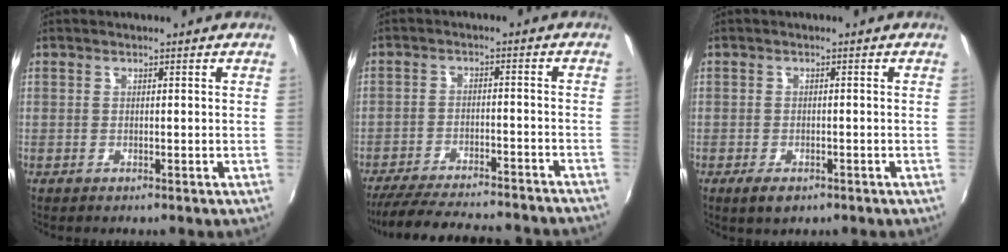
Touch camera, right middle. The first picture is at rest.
{"total": 22.4, "force": [-19.9, 3.8, 9.4], "torque": [-0.181, -0.023, -0.275]}
{"total": 3.3, "force": [-2.0, 1.6, 2.1], "torque": [-0.047, -0.010, -0.034]}